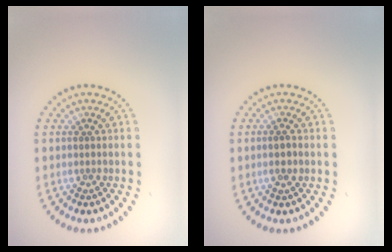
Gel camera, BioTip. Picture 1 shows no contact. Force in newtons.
{"total": 0.9, "press": 0.8, "slide": 0.3}